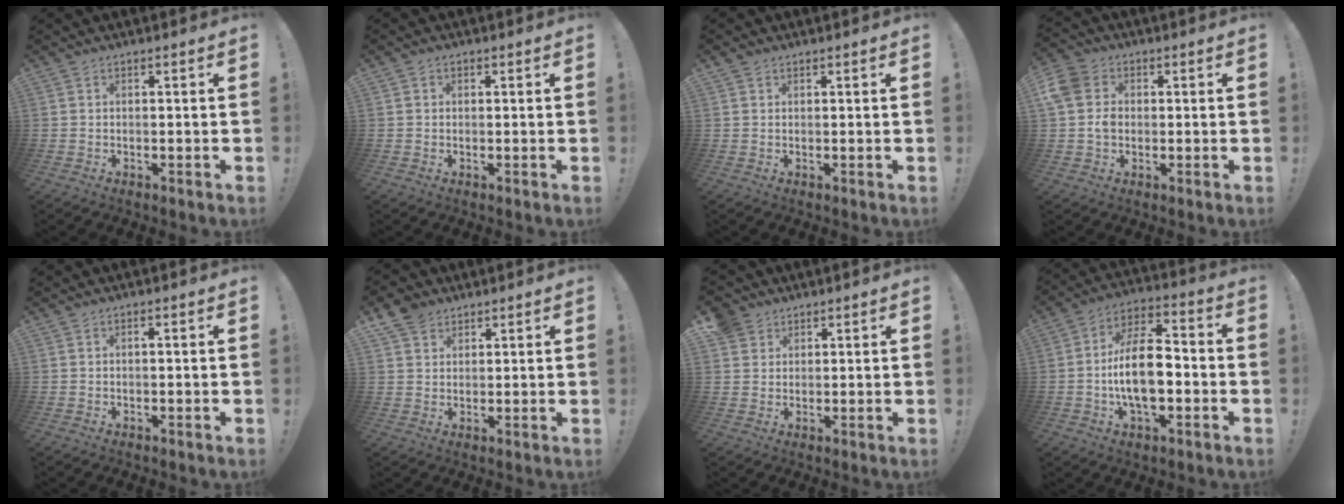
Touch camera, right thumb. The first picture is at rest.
{"total": 1.1, "force": [0.2, 1.0, 0.3], "torque": [0.001, 0.000, 0.003]}
{"total": 1.2, "force": [0.9, 0.7, 0.2], "torque": [0.003, -0.004, 0.016]}
{"total": 7.5, "force": [0.0, 6.4, 4.0], "torque": [-0.081, 0.001, 0.000]}
{"total": 0.0}
{"total": 6.1, "force": [4.4, 4.0, 1.4], "torque": [-0.019, -0.024, 0.085]}
{"total": 4.1, "force": [2.5, 3.2, 0.4], "torque": [-0.009, -0.015, 0.050]}
{"total": 15.5, "force": [-3.3, 8.1, 12.8], "torque": [-0.237, 0.012, -0.063]}